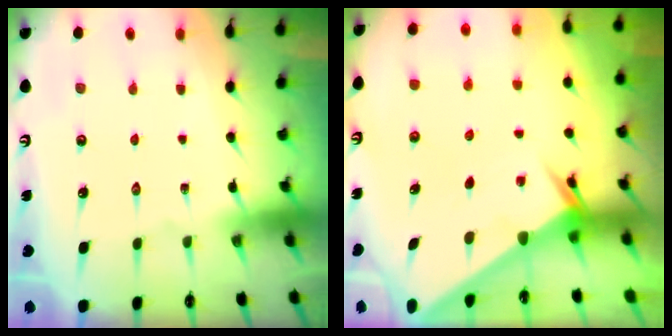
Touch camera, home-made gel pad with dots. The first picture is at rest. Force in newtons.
{"total": 2.0, "press": 2.0, "slide": 0.1}